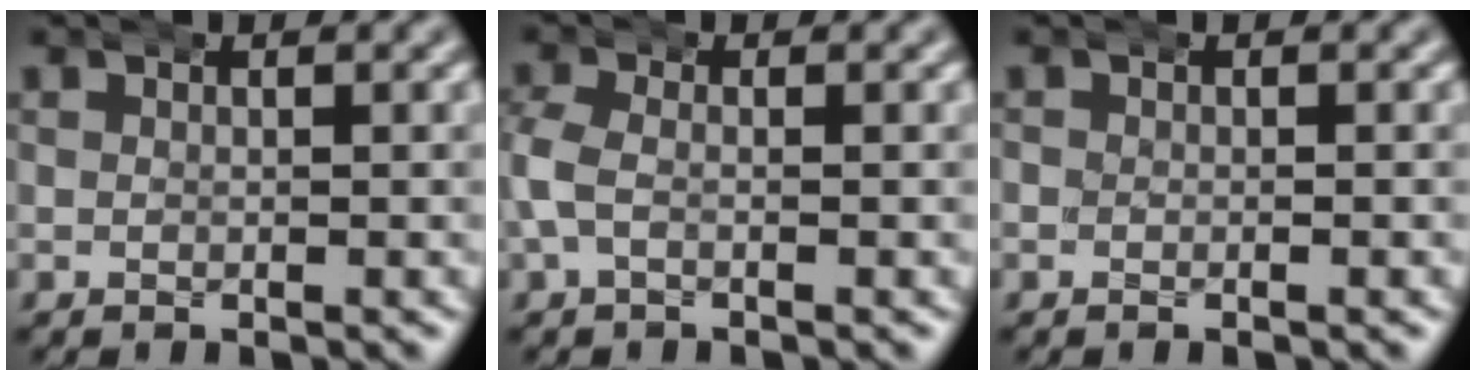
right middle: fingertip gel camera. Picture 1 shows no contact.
{"total": 2.5, "force": [-0.7, 1.9, 1.5], "torque": [-0.051, -0.002, -0.012]}
{"total": 0.7, "force": [-0.3, 0.6, 0.2], "torque": [-0.010, 0.004, -0.006]}